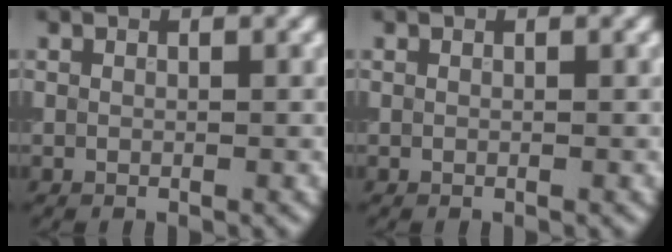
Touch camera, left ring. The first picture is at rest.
{"total": 0.0}